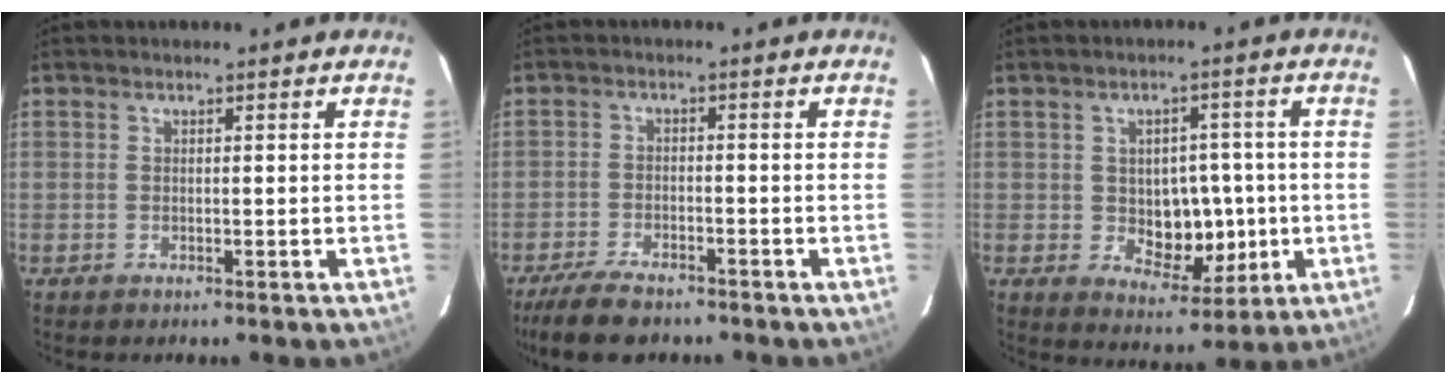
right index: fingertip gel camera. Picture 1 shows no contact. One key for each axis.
{"total": 7.5, "fx": -6.2, "fy": 2.6, "fz": 3.3, "tx": -0.062, "ty": -0.012, "tz": -0.105}
{"total": 8.1, "fx": -0.7, "fy": 5.3, "fz": 6.1, "tx": -0.081, "ty": 0.009, "tz": 0.004}